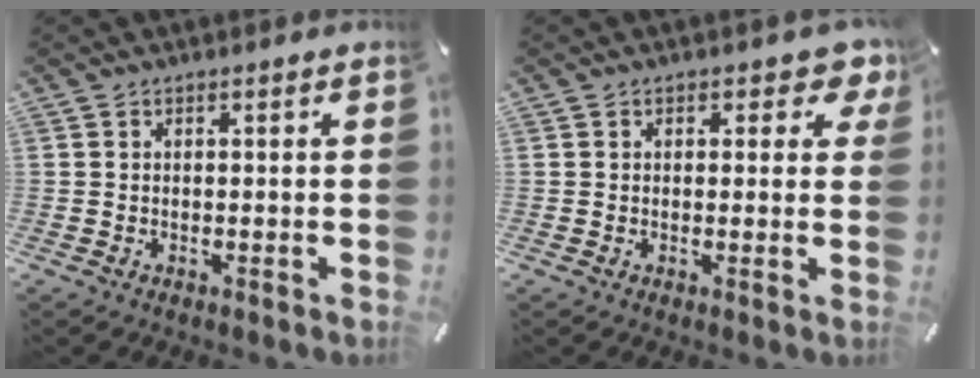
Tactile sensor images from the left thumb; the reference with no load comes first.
{"total": 3.9, "force": [1.8, 2.3, 2.6], "torque": [-0.024, -0.001, 0.025]}